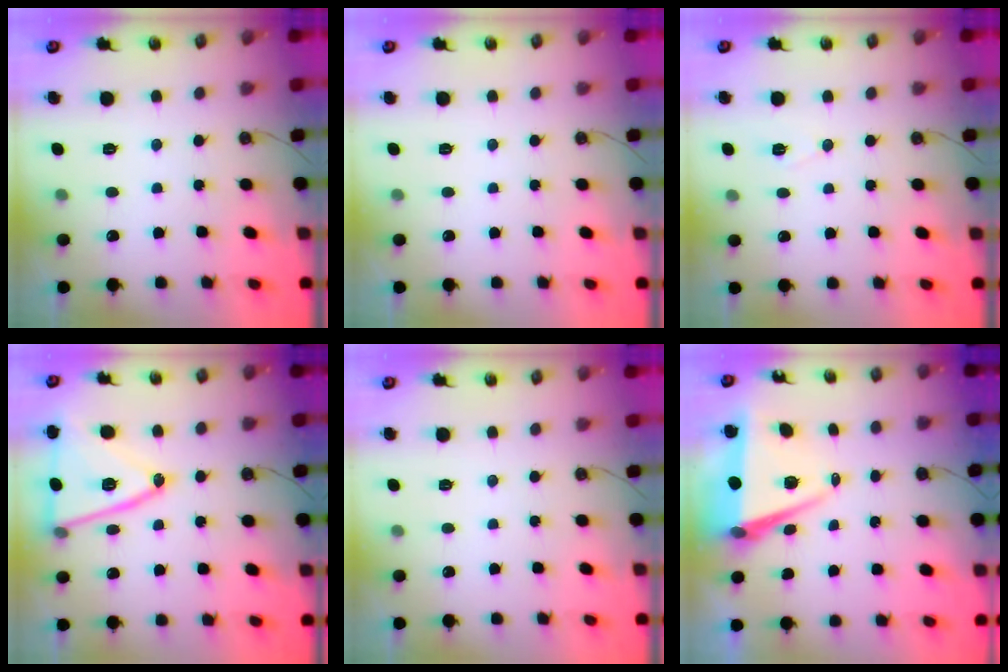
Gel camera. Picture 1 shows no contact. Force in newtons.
{"total": 0.0}
{"total": 5.9, "press": 4.0, "slide": 4.4}
{"total": 18.6, "press": 18.3, "slide": 3.5}
{"total": 0.0}
{"total": 7.6, "press": 6.3, "slide": 4.3}